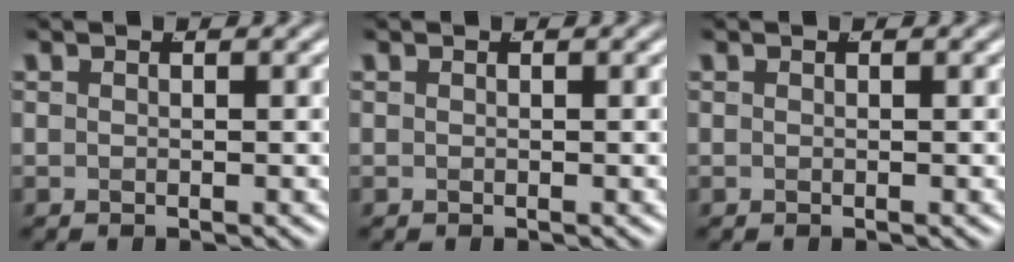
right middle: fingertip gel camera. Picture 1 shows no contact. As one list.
[{"total": 0.0}, {"total": 0.0}]